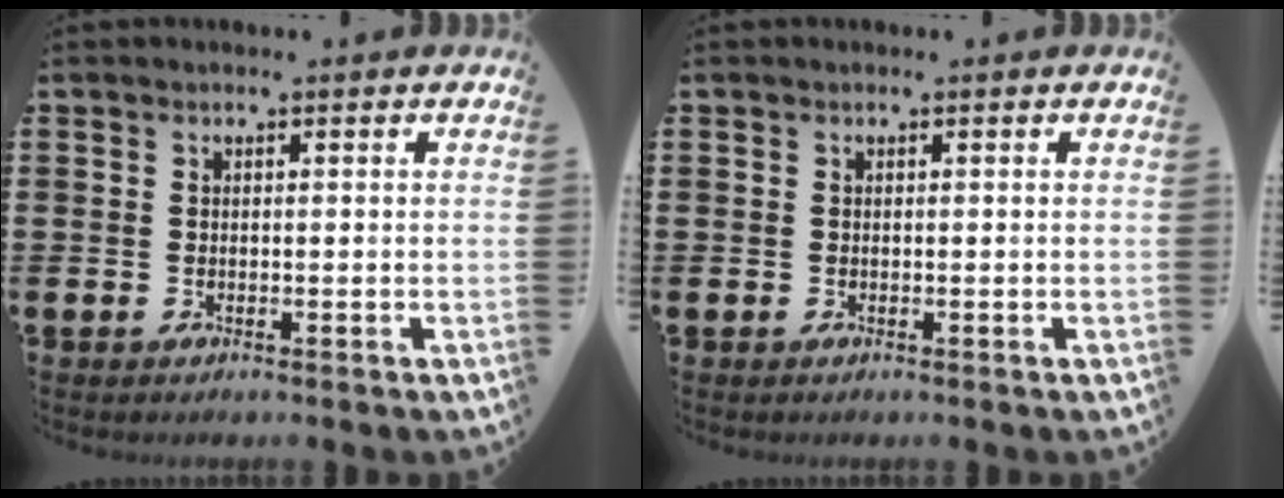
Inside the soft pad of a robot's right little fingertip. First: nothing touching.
{"total": 0.0}